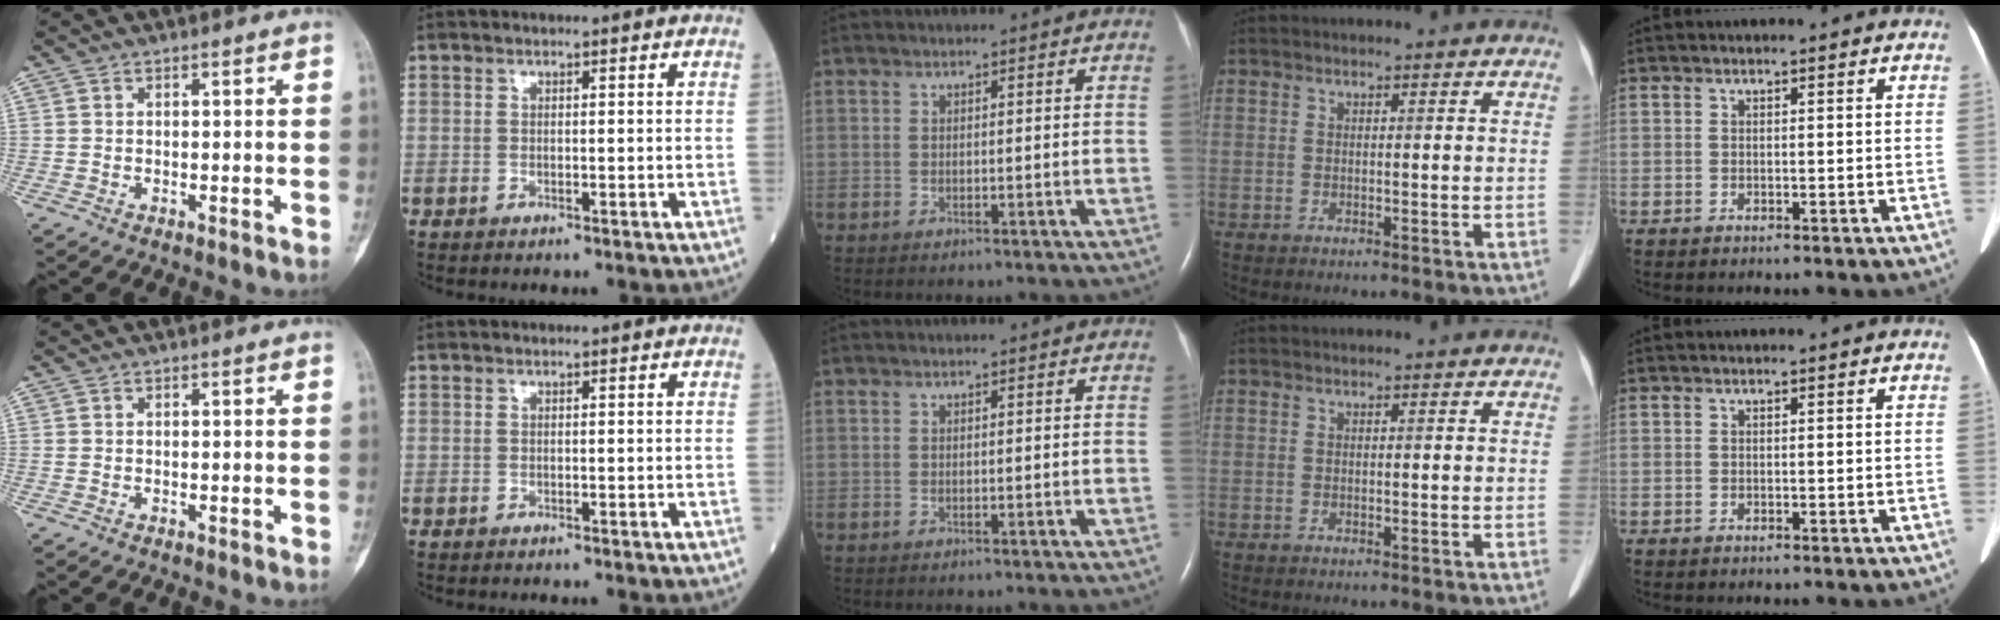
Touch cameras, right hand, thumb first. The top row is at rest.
{}